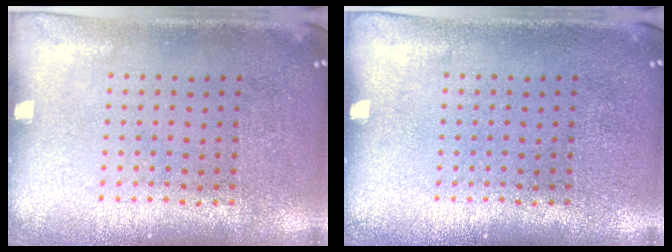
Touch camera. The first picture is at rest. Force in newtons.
{"total": 0.0}